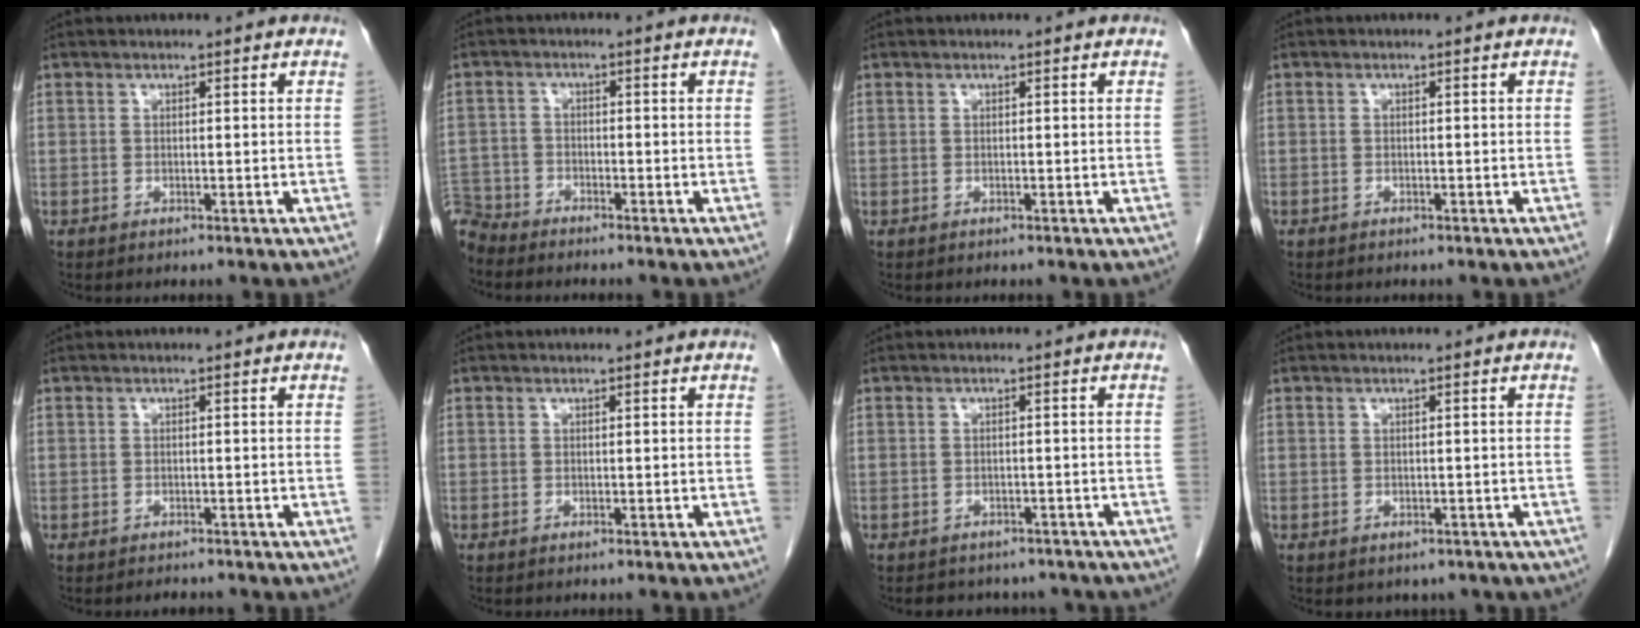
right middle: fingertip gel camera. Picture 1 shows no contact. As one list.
[{"total": 5.1, "force": [-4.9, 1.2, -0.4], "torque": [0.014, -0.006, -0.098]}, {"total": 0.0}, {"total": 0.5, "force": [-0.4, 0.3, 0.1], "torque": [-0.008, 0.002, -0.009]}, {"total": 1.4, "force": [-1.3, 0.4, 0.2], "torque": [-0.008, -0.003, -0.016]}, {"total": 0.0}, {"total": 8.3, "force": [-7.1, 3.9, 1.8], "torque": [-0.023, 0.006, -0.073]}, {"total": 3.2, "force": [-2.3, 2.0, 1.0], "torque": [-0.009, 0.005, -0.020]}]